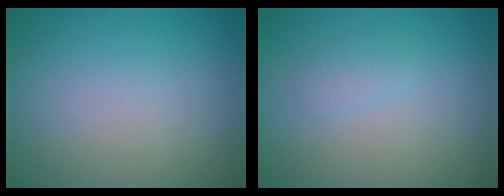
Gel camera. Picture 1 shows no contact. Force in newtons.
{"total": 1.0, "press": 1.0, "slide": 0.0}